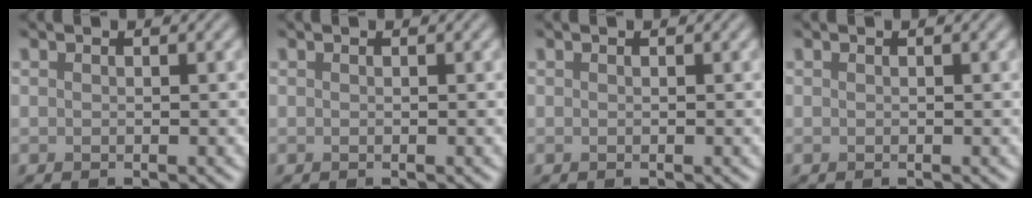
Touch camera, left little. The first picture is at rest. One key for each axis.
{"total": 0.0}
{"total": 0.0}
{"total": 0.0}